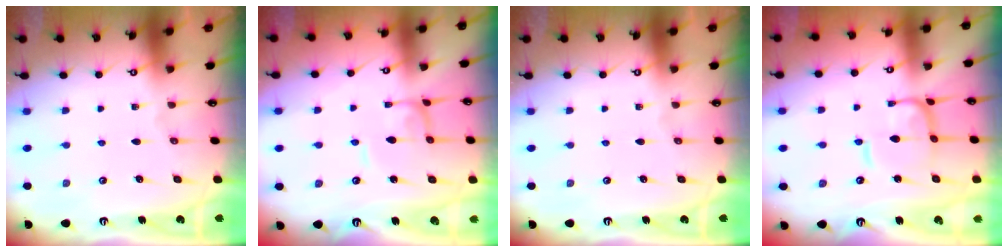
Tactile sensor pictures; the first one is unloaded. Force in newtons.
{"total": 1.7, "press": 1.7, "slide": 0.1}
{"total": 0.0}
{"total": 3.3, "press": 3.2, "slide": 0.6}